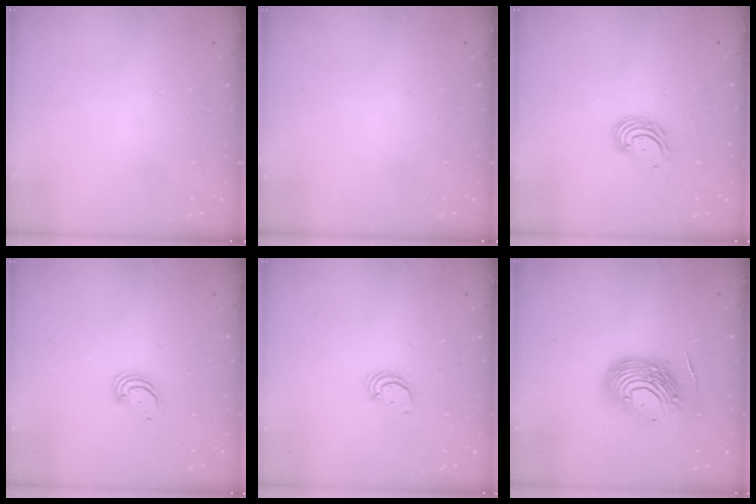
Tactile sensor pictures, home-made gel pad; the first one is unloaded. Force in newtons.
{"total": 0.0}
{"total": 5.7, "press": 5.7, "slide": 0.9}
{"total": 3.7, "press": 3.7, "slide": 0.3}
{"total": 2.7, "press": 2.7, "slide": 0.2}
{"total": 14.5, "press": 14.4, "slide": 1.9}